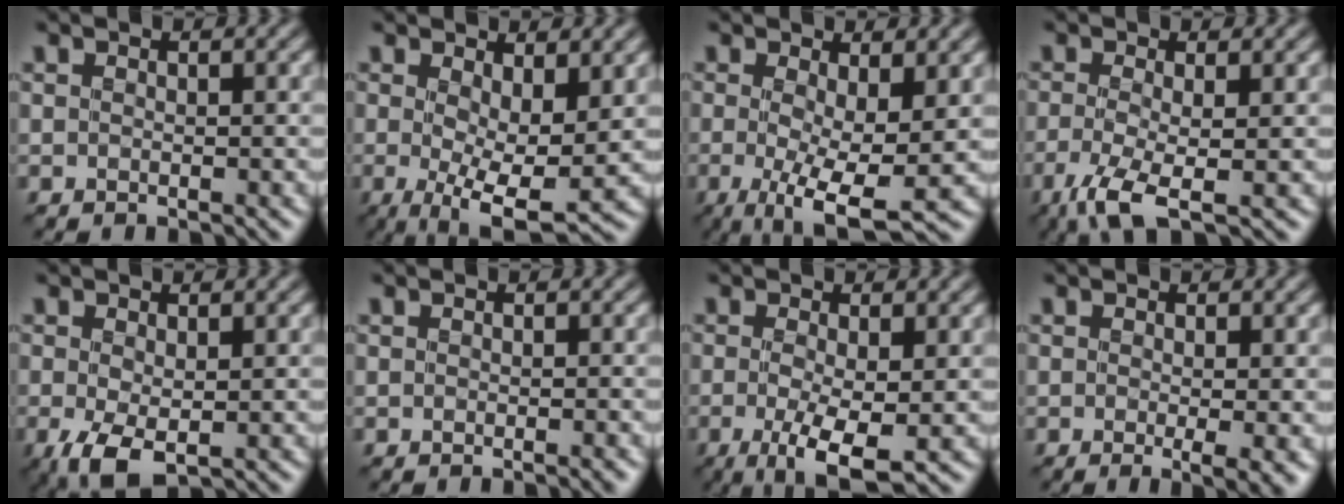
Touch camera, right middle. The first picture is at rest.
{"total": 6.8, "force": [0.2, 2.3, 6.4], "torque": [-0.105, -0.016, 0.005]}
{"total": 7.2, "force": [-0.9, 1.9, 6.8], "torque": [-0.116, -0.016, -0.015]}
{"total": 4.1, "force": [-1.9, 0.9, 3.5], "torque": [-0.084, -0.011, -0.041]}
{"total": 3.3, "force": [-0.9, 1.5, 2.8], "torque": [-0.069, -0.010, -0.014]}
{"total": 1.0, "force": [-0.3, 0.3, 0.9], "torque": [-0.004, 0.003, -0.007]}
{"total": 4.8, "force": [-1.3, 1.1, 4.5], "torque": [-0.089, -0.017, -0.022]}
{"total": 2.6, "force": [-0.2, 0.4, 2.5], "torque": [-0.031, -0.009, -0.001]}